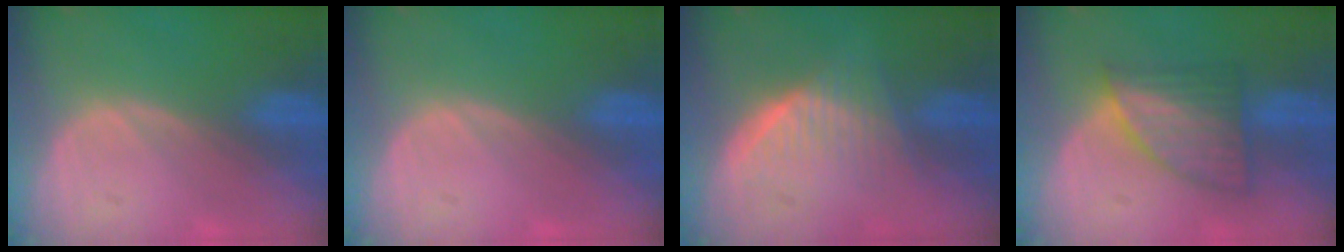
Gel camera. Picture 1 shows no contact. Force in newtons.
{"total": 0.0}
{"total": 5.6, "press": 5.5, "slide": 1.1}
{"total": 6.9, "press": 6.5, "slide": 2.5}